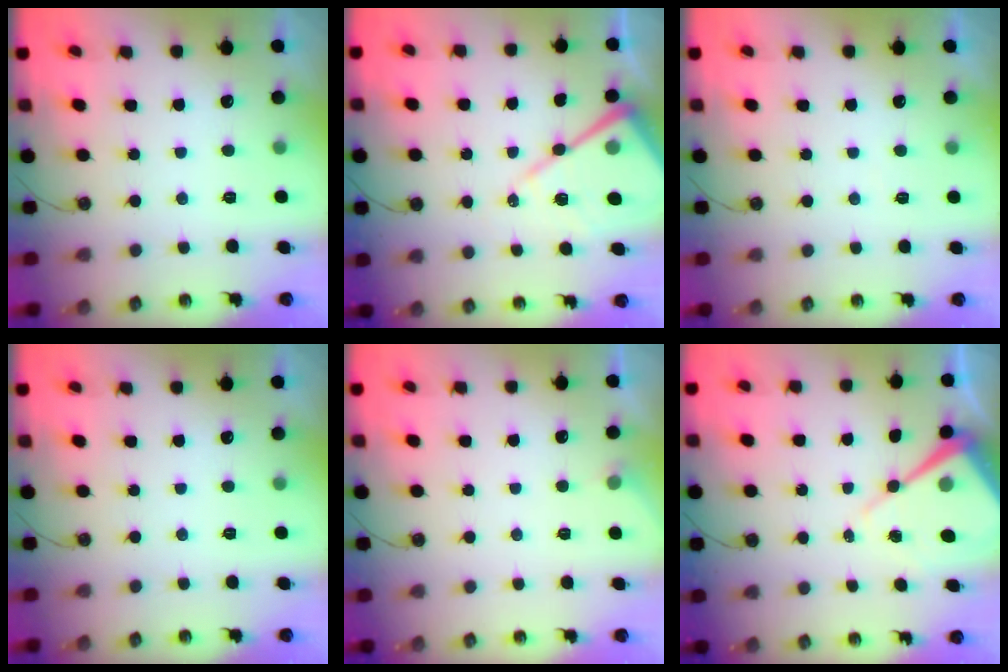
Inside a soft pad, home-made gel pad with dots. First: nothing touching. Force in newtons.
{"total": 14.5, "press": 14.5, "slide": 1.3}
{"total": 2.7, "press": 2.7, "slide": 0.6}
{"total": 0.0}
{"total": 2.6, "press": 2.5, "slide": 0.5}
{"total": 11.0, "press": 11.0, "slide": 1.0}